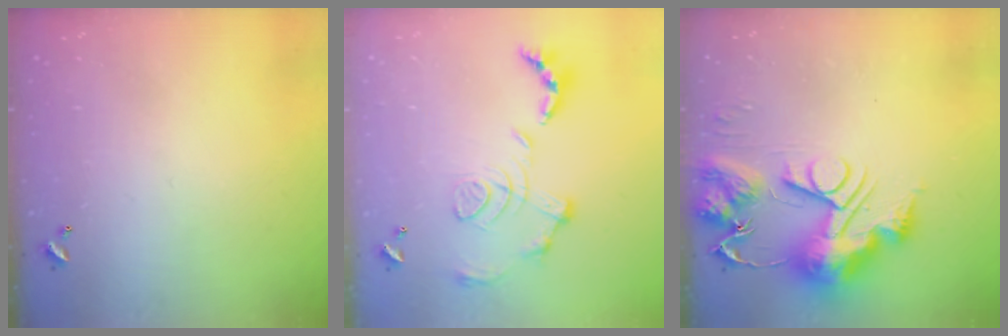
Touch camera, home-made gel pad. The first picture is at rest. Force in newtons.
{"total": 1.5, "press": 0.8, "slide": 1.3}
{"total": 14.3, "press": 14.2, "slide": 1.6}